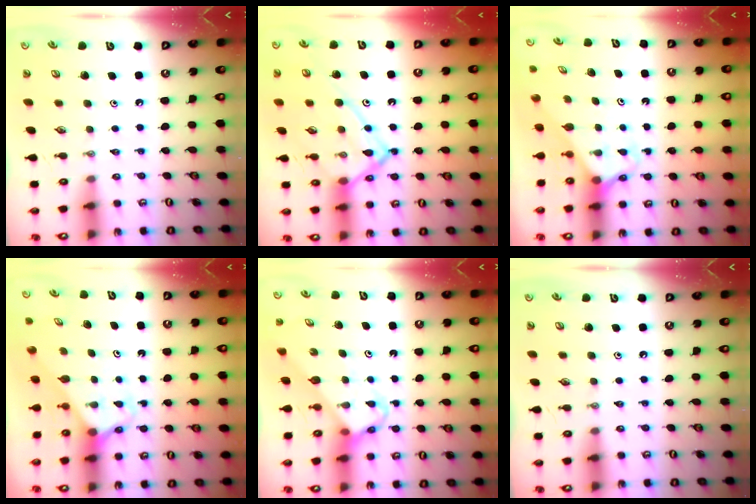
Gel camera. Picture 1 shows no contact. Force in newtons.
{"total": 16.5, "press": 16.5, "slide": 1.5}
{"total": 2.6, "press": 2.6, "slide": 0.2}
{"total": 2.6, "press": 2.6, "slide": 0.2}
{"total": 3.8, "press": 3.8, "slide": 0.1}
{"total": 0.0}